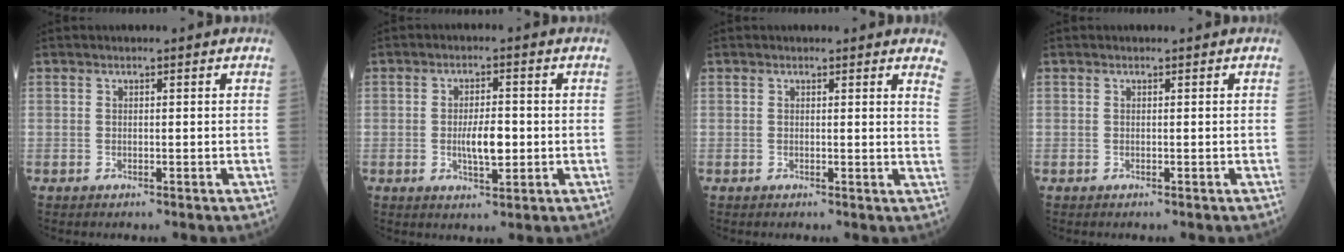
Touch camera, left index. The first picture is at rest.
{"total": 4.8, "force": [-0.7, 1.6, 4.5], "torque": [-0.084, -0.006, -0.010]}
{"total": 5.5, "force": [5.3, 0.7, 1.4], "torque": [-0.001, -0.027, 0.026]}
{"total": 0.0}